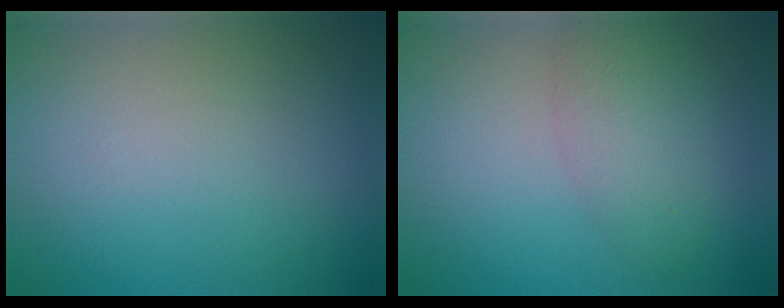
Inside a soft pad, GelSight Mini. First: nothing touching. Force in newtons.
{"total": 3.5, "press": 3.5, "slide": 0.2}